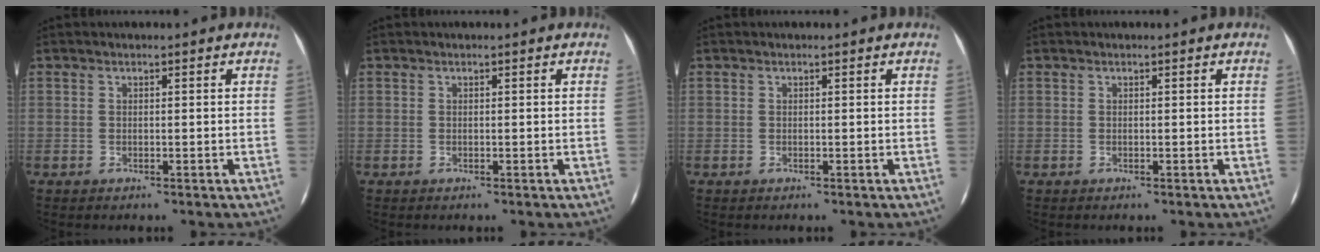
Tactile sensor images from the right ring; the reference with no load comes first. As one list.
[{"total": 0.0}, {"total": 0.0}, {"total": 0.0}]